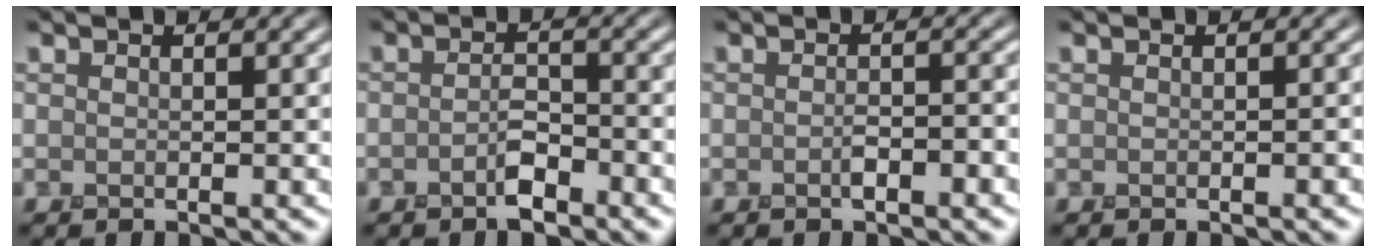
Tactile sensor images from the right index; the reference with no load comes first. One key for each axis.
{"total": 1.8, "fx": -1.2, "fy": 0.6, "fz": 1.1, "tx": -0.022, "ty": 0.006, "tz": -0.023}
{"total": 1.8, "fx": -0.7, "fy": 0.5, "fz": 1.6, "tx": -0.029, "ty": 0.005, "tz": -0.012}
{"total": 0.7, "fx": -0.3, "fy": 0.2, "fz": 0.7, "tx": -0.007, "ty": 0.000, "tz": -0.008}